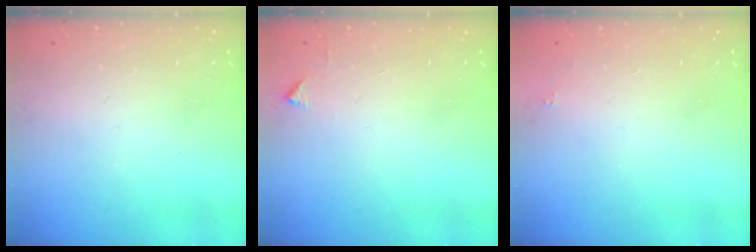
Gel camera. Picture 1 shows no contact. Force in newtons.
{"total": 2.1, "press": 2.1, "slide": 0.3}
{"total": 1.6, "press": 1.5, "slide": 0.2}